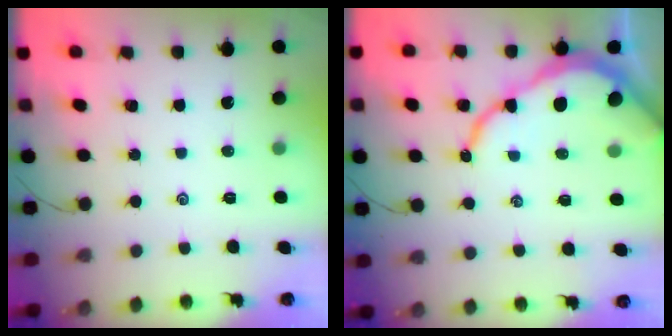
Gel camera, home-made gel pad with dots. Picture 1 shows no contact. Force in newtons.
{"total": 9.6, "press": 9.6, "slide": 1.1}